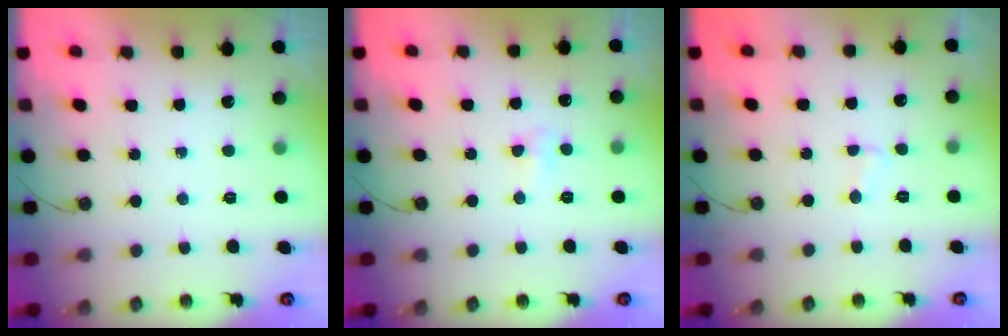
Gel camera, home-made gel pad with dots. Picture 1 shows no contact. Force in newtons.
{"total": 5.0, "press": 3.6, "slide": 3.5}
{"total": 2.3, "press": 2.3, "slide": 0.2}